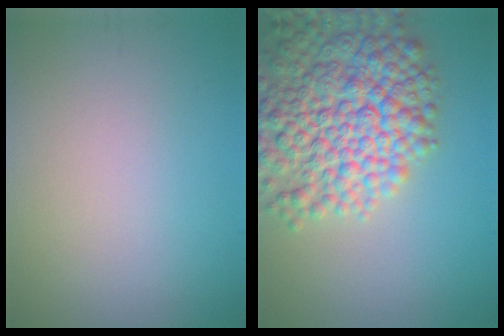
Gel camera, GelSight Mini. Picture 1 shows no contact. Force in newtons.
{"total": 10.3, "press": 10.3, "slide": 0.5}